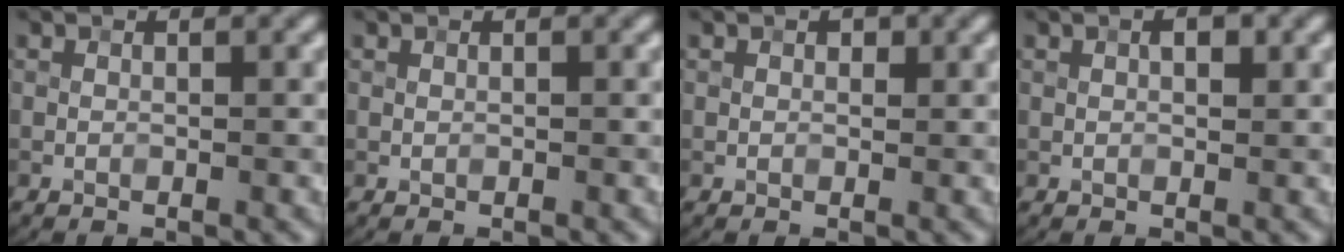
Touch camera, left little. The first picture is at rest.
{"total": 0.0}
{"total": 0.8, "force": [0.4, 0.6, 0.3], "torque": [-0.006, 0.003, 0.005]}
{"total": 1.3, "force": [0.5, 0.7, 1.0], "torque": [-0.018, 0.004, 0.008]}